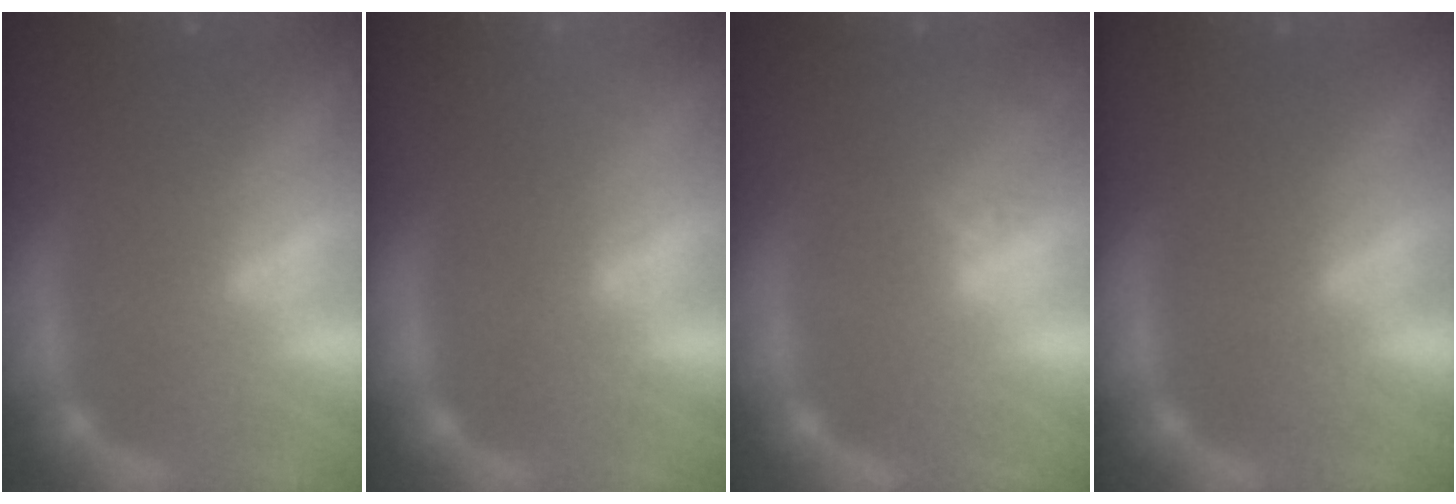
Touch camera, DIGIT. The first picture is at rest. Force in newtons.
{"total": 3.0}
{"total": 2.5}
{"total": 0.0}